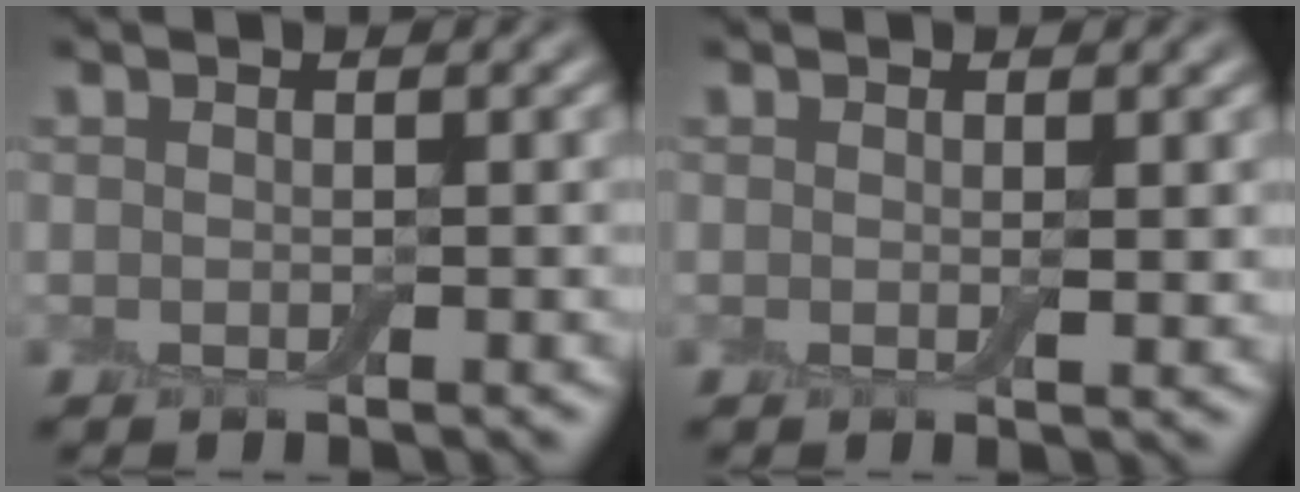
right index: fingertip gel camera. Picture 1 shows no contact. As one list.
[{"total": 0.9, "force": [0.2, 0.3, 0.9], "torque": [-0.012, -0.004, 0.002]}]